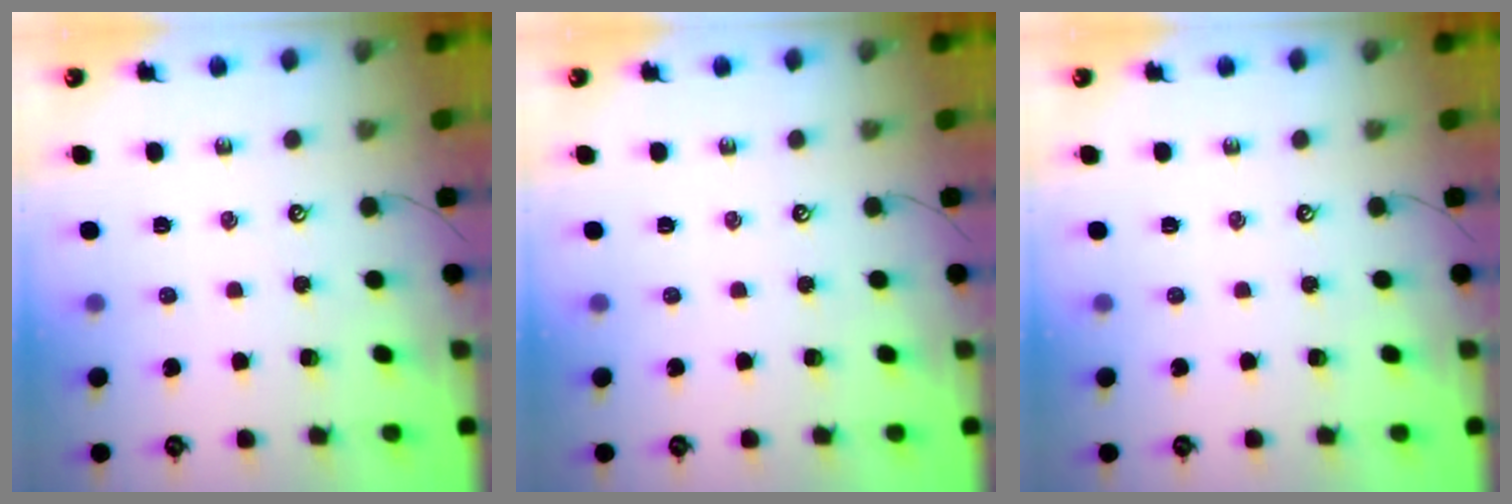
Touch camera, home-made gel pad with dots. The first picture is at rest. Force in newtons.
{"total": 0.0}
{"total": 0.0}